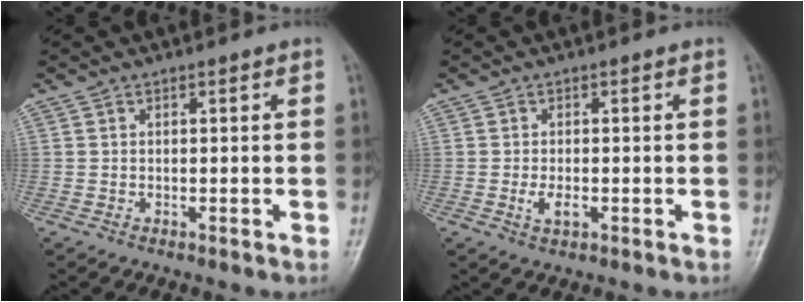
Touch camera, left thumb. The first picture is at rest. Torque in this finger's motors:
{"motor_torque": [-0.24, 0.28, 0.22, 0.00, 0.00]}